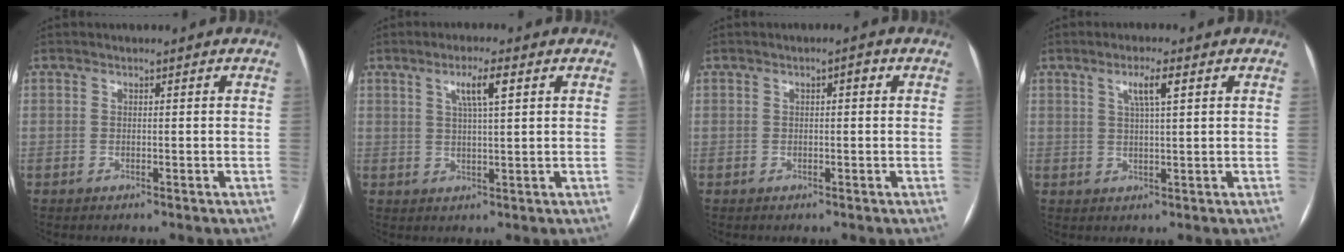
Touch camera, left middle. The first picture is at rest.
{"total": 4.5, "force": [1.9, 0.3, 4.1], "torque": [-0.074, 0.005, 0.034]}
{"total": 1.1, "force": [0.3, 0.3, 1.0], "torque": [-0.010, 0.006, 0.002]}
{"total": 3.8, "force": [1.6, 0.2, 3.5], "torque": [-0.063, 0.004, 0.029]}